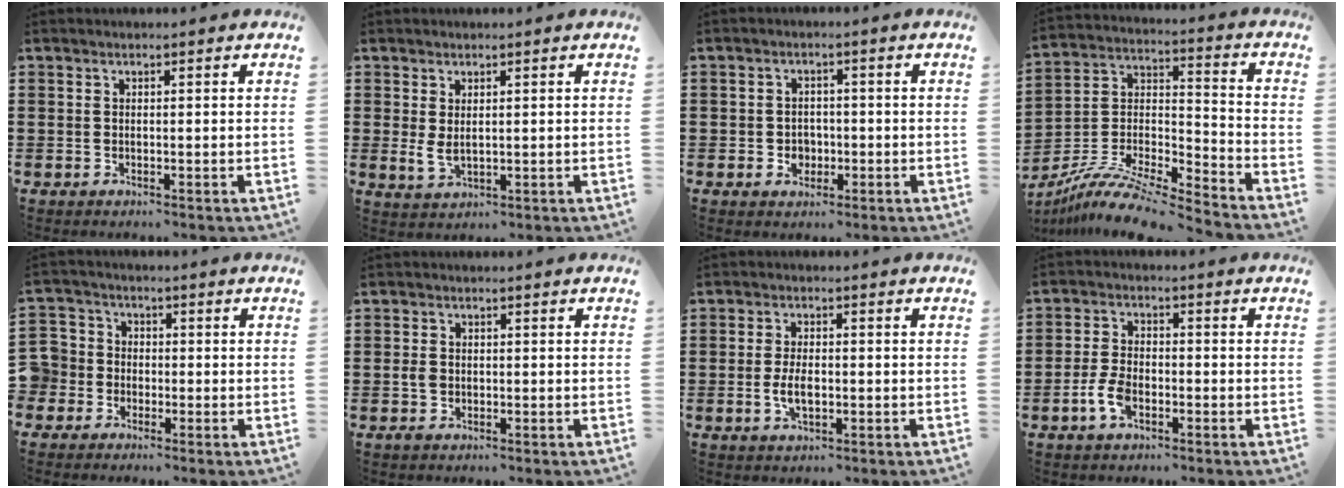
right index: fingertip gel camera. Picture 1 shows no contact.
{"total": 2.6, "force": [0.7, 1.2, 2.2], "torque": [-0.051, -0.001, 0.013]}
{"total": 2.5, "force": [-0.8, 2.1, 1.1], "torque": [-0.029, 0.000, -0.018]}
{"total": 10.9, "force": [-9.7, 1.5, 4.7], "torque": [-0.097, 0.012, -0.198]}
{"total": 4.3, "force": [-2.2, 3.7, 0.4], "torque": [-0.048, -0.001, -0.054]}
{"total": 1.7, "force": [-0.5, 1.1, 1.1], "torque": [-0.032, -0.003, -0.011]}
{"total": 4.0, "force": [-0.7, 1.8, 3.5], "torque": [-0.075, -0.002, -0.015]}
{"total": 4.7, "force": [-2.1, 2.2, 3.5], "torque": [-0.089, -0.006, -0.042]}